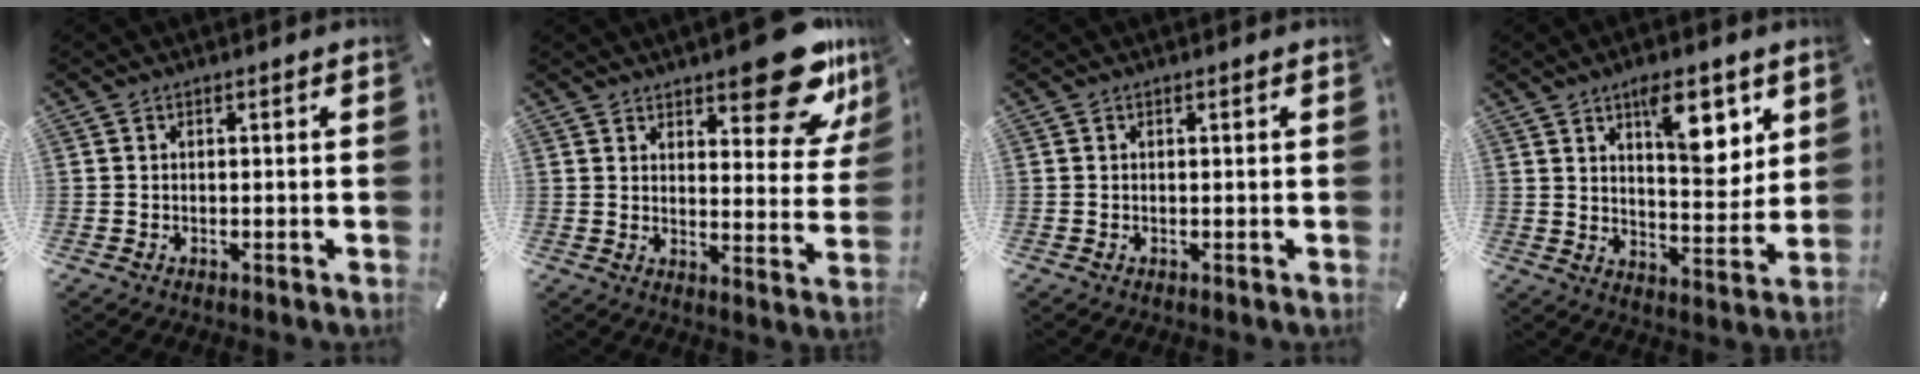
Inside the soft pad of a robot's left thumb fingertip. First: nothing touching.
{"total": 16.5, "force": [12.0, 6.3, 9.4], "torque": [-0.105, -0.091, 0.201]}
{"total": 0.0}
{"total": 12.4, "force": [6.7, 6.0, 8.6], "torque": [-0.100, -0.038, 0.109]}